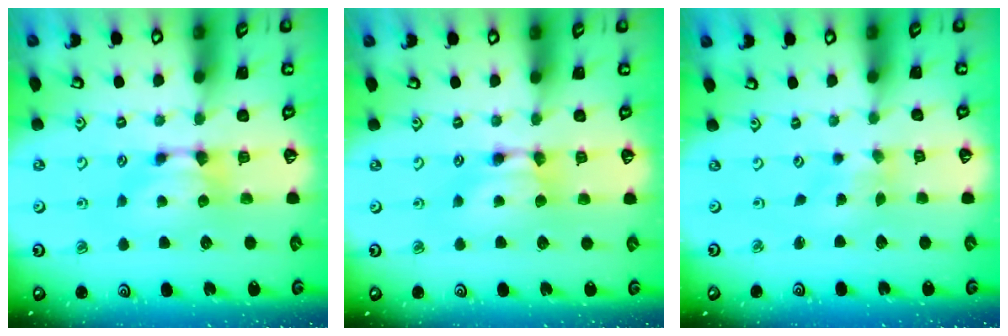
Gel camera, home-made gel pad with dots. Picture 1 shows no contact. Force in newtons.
{"total": 1.6, "press": 1.6, "slide": 0.2}
{"total": 3.5, "press": 3.4, "slide": 0.9}